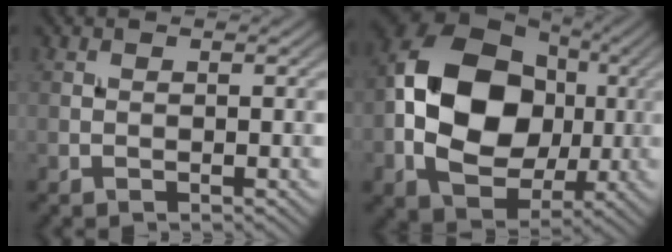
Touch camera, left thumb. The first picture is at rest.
{"total": 16.5, "force": [0.0, 12.2, 11.1], "torque": [-0.220, 0.005, -0.003]}